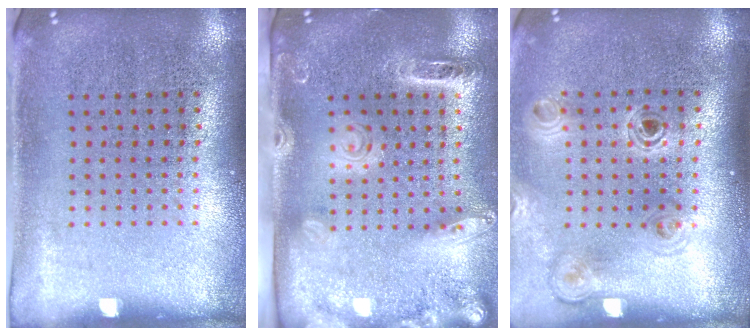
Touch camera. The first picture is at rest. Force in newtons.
{"total": 2.6, "press": 2.0, "slide": 1.6}
{"total": 1.1, "press": 1.1, "slide": 0.1}